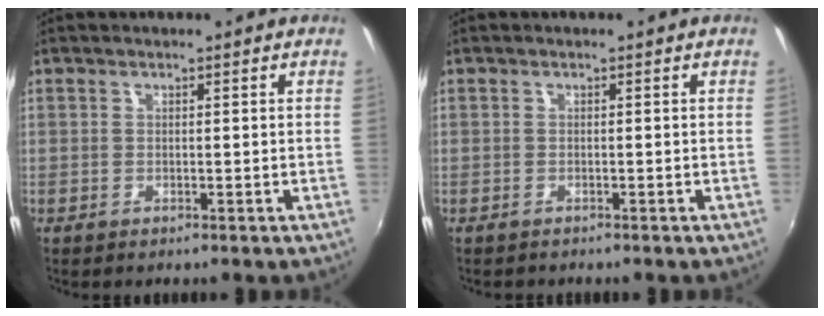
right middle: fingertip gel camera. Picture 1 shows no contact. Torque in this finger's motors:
{"motor_torque": [-0.31, 0.09, 0.06, 0.00]}